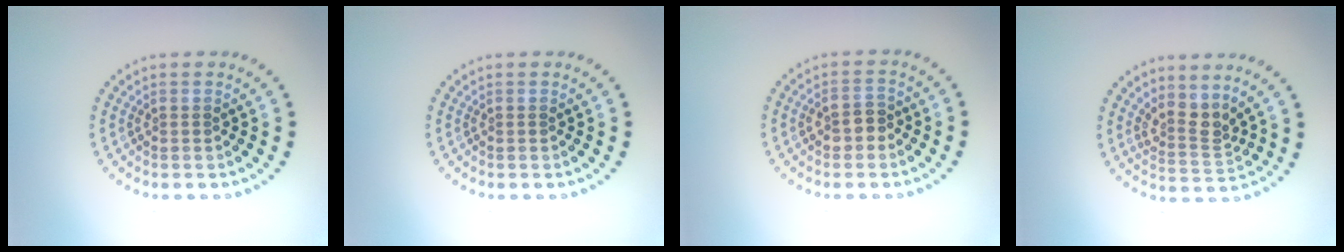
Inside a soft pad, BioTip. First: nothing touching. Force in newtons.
{"total": 0.0}
{"total": 2.1, "press": 2.1, "slide": 0.4}
{"total": 2.5, "press": 1.8, "slide": 1.7}